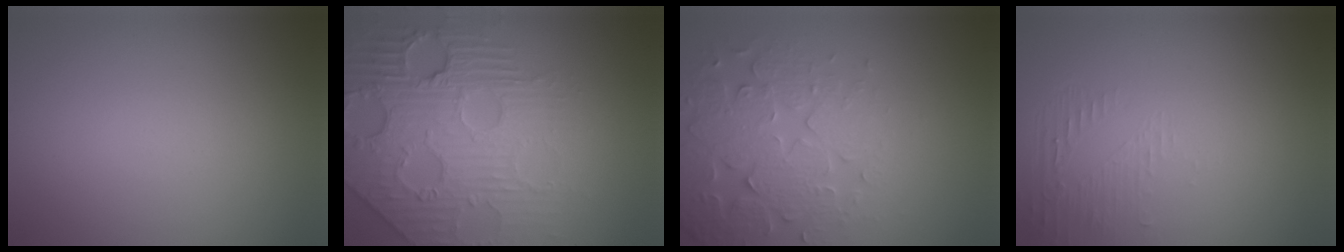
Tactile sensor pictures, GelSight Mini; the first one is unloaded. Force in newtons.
{"total": 7.5, "press": 5.9, "slide": 4.7}
{"total": 4.8, "press": 4.6, "slide": 1.5}
{"total": 1.3, "press": 0.0, "slide": 1.3}